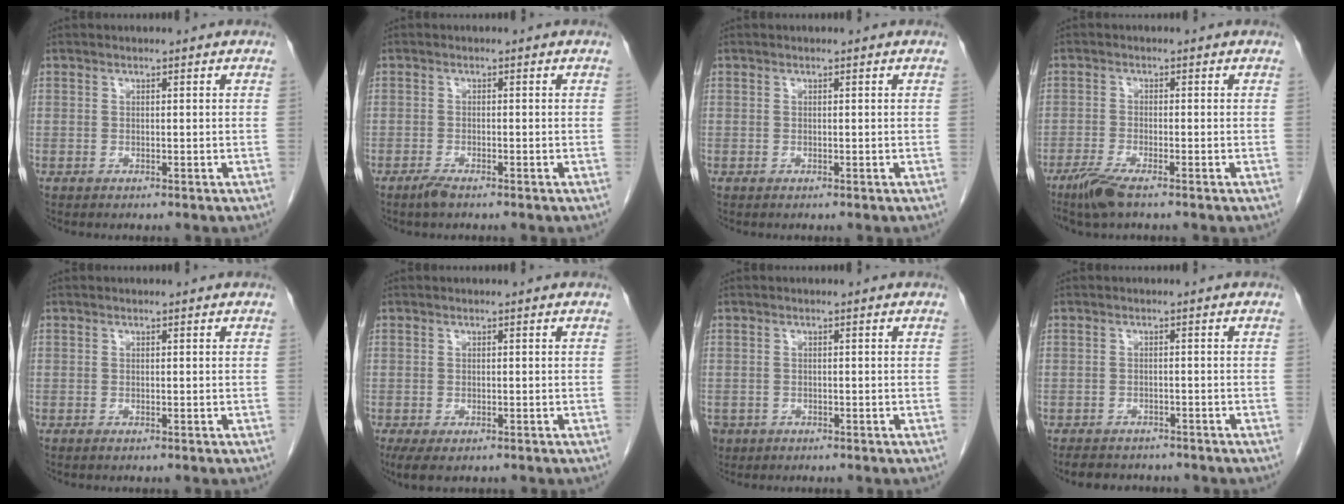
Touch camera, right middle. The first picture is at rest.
{"total": 1.6, "force": [-1.3, 0.2, 0.9], "torque": [-0.026, -0.004, -0.025]}
{"total": 0.0}
{"total": 4.4, "force": [-3.1, 0.4, 3.1], "torque": [-0.068, -0.012, -0.062]}
{"total": 0.0}
{"total": 4.0, "force": [-2.6, 1.7, 2.5], "torque": [-0.045, -0.011, -0.039]}
{"total": 2.7, "force": [-1.6, 2.1, 0.5], "torque": [-0.012, 0.000, -0.027]}
{"total": 6.4, "force": [-5.7, 2.4, 1.9], "torque": [-0.028, 0.000, -0.073]}